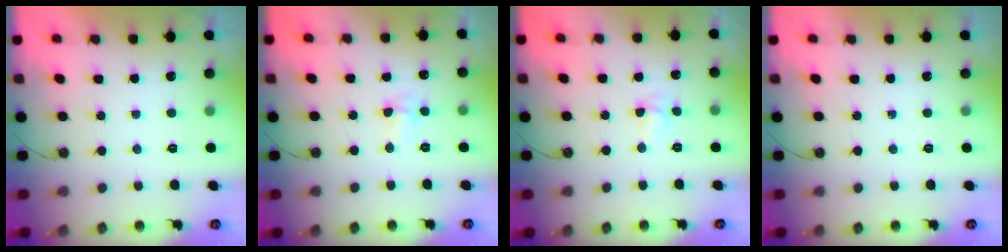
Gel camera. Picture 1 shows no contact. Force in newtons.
{"total": 3.8, "press": 3.7, "slide": 0.8}
{"total": 3.7, "press": 2.0, "slide": 3.1}
{"total": 0.0}